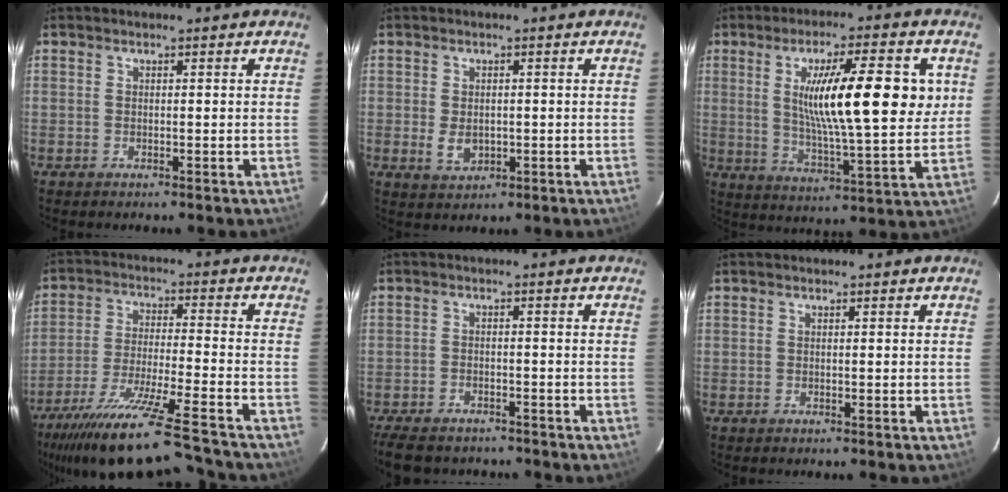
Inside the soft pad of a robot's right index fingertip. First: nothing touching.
{"total": 3.7, "force": [-0.5, 2.7, 2.5], "torque": [-0.047, -0.005, -0.003]}
{"total": 16.8, "force": [3.9, 2.7, 16.1], "torque": [-0.261, -0.004, 0.064]}
{"total": 21.1, "force": [-19.0, -1.0, 8.9], "torque": [-0.172, -0.061, -0.313]}
{"total": 9.5, "force": [-8.2, 3.9, 2.9], "torque": [-0.087, -0.014, -0.133]}
{"total": 0.0}